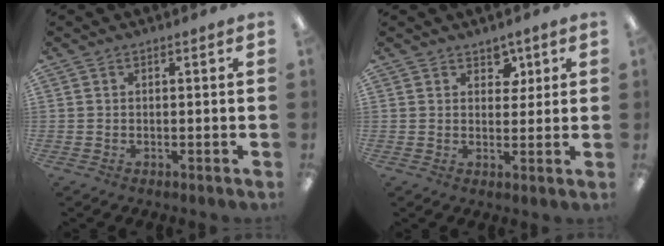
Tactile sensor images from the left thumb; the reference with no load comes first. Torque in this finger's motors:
{"motor_torque": [0.21, 0.26, -0.41, 0.17, 0.05]}